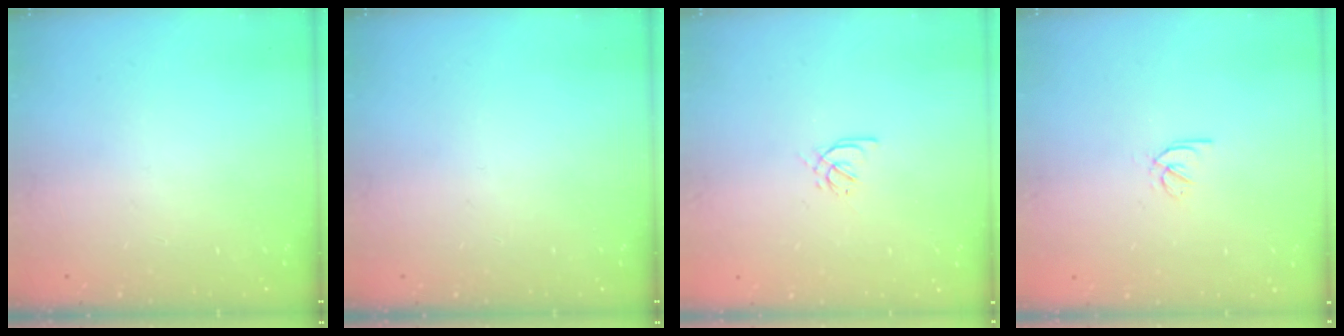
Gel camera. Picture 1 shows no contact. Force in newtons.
{"total": 0.0}
{"total": 2.4, "press": 2.4, "slide": 0.6}
{"total": 2.3, "press": 2.2, "slide": 0.5}